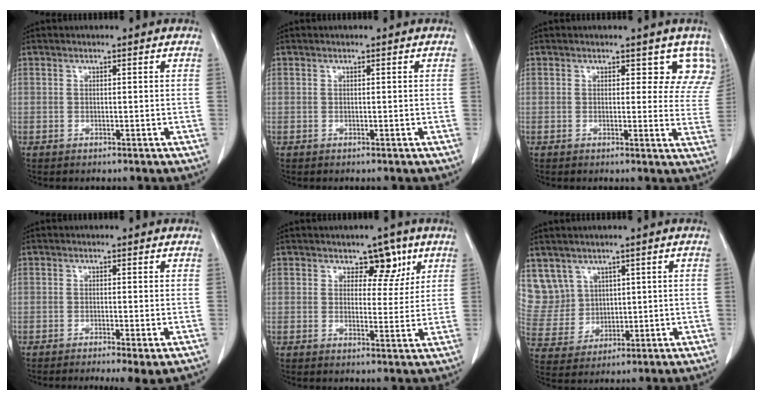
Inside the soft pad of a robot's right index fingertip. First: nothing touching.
{"total": 0.0}
{"total": 6.4, "force": [5.1, 3.4, 1.9], "torque": [0.010, -0.014, 0.029]}
{"total": 4.5, "force": [-2.8, 0.4, 3.4], "torque": [-0.045, -0.012, -0.039]}
{"total": 4.8, "force": [2.7, 3.1, 2.6], "torque": [-0.019, 0.002, 0.035]}
{"total": 9.0, "force": [4.6, 7.7, 0.4], "torque": [-0.023, 0.034, 0.115]}